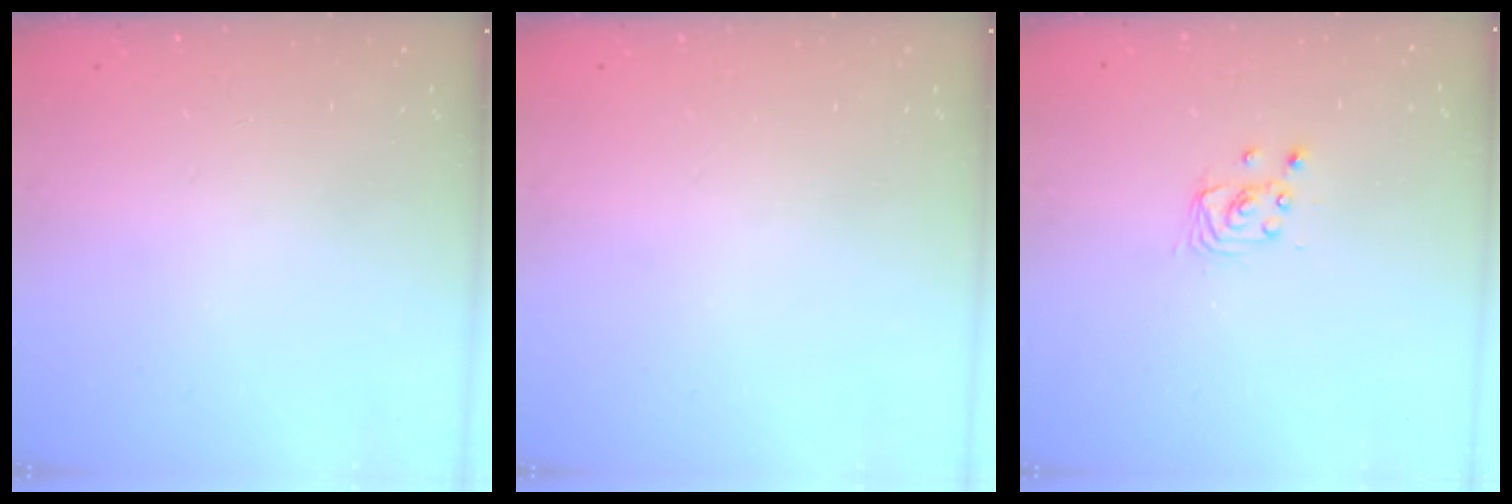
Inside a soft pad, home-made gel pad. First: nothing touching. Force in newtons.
{"total": 0.0}
{"total": 2.8, "press": 2.8, "slide": 0.1}